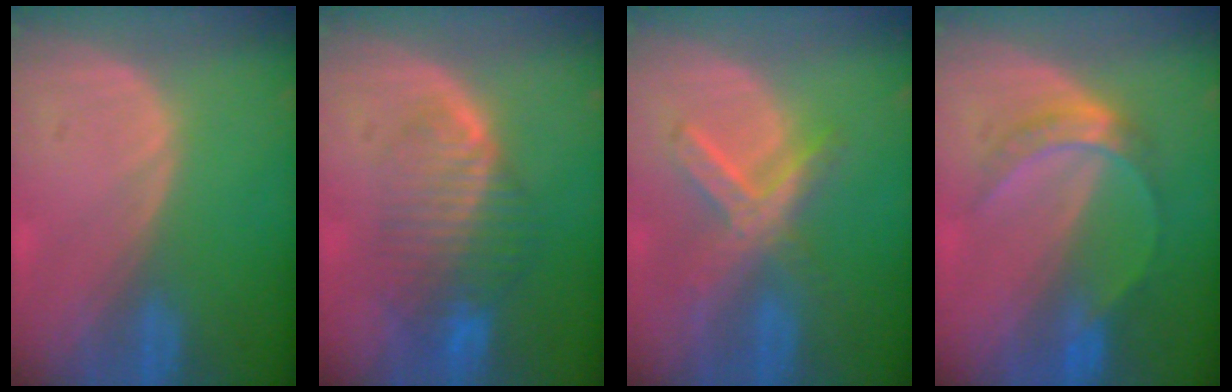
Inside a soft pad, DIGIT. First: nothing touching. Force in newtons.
{"total": 8.4, "press": 7.3, "slide": 4.1}
{"total": 6.9, "press": 6.2, "slide": 3.1}
{"total": 5.0, "press": 5.0, "slide": 0.8}